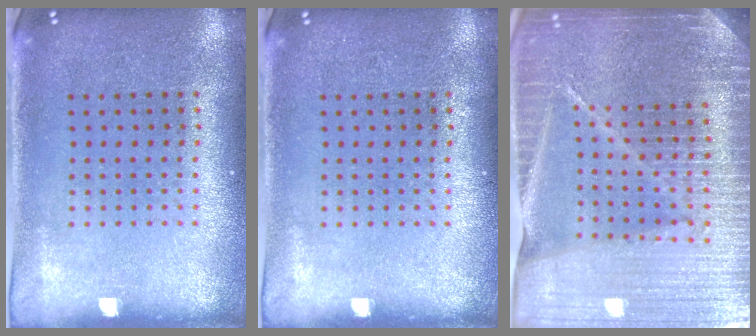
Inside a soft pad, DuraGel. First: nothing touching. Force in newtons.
{"total": 0.0}
{"total": 5.8, "press": 5.1, "slide": 2.9}